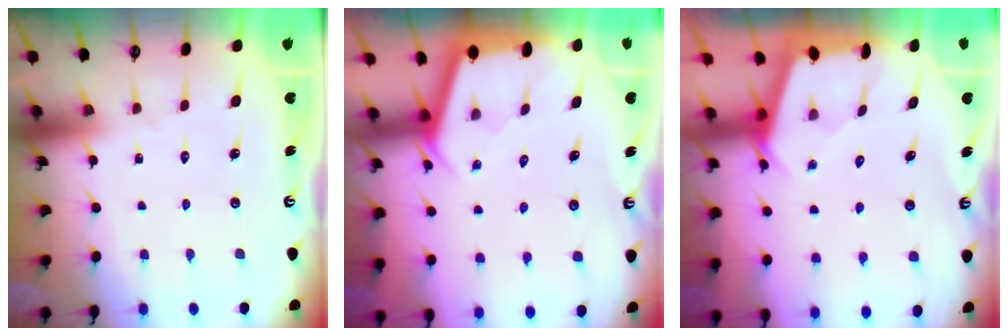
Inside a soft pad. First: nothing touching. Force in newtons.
{"total": 2.4, "press": 2.4, "slide": 0.2}
{"total": 2.5, "press": 2.5, "slide": 0.3}